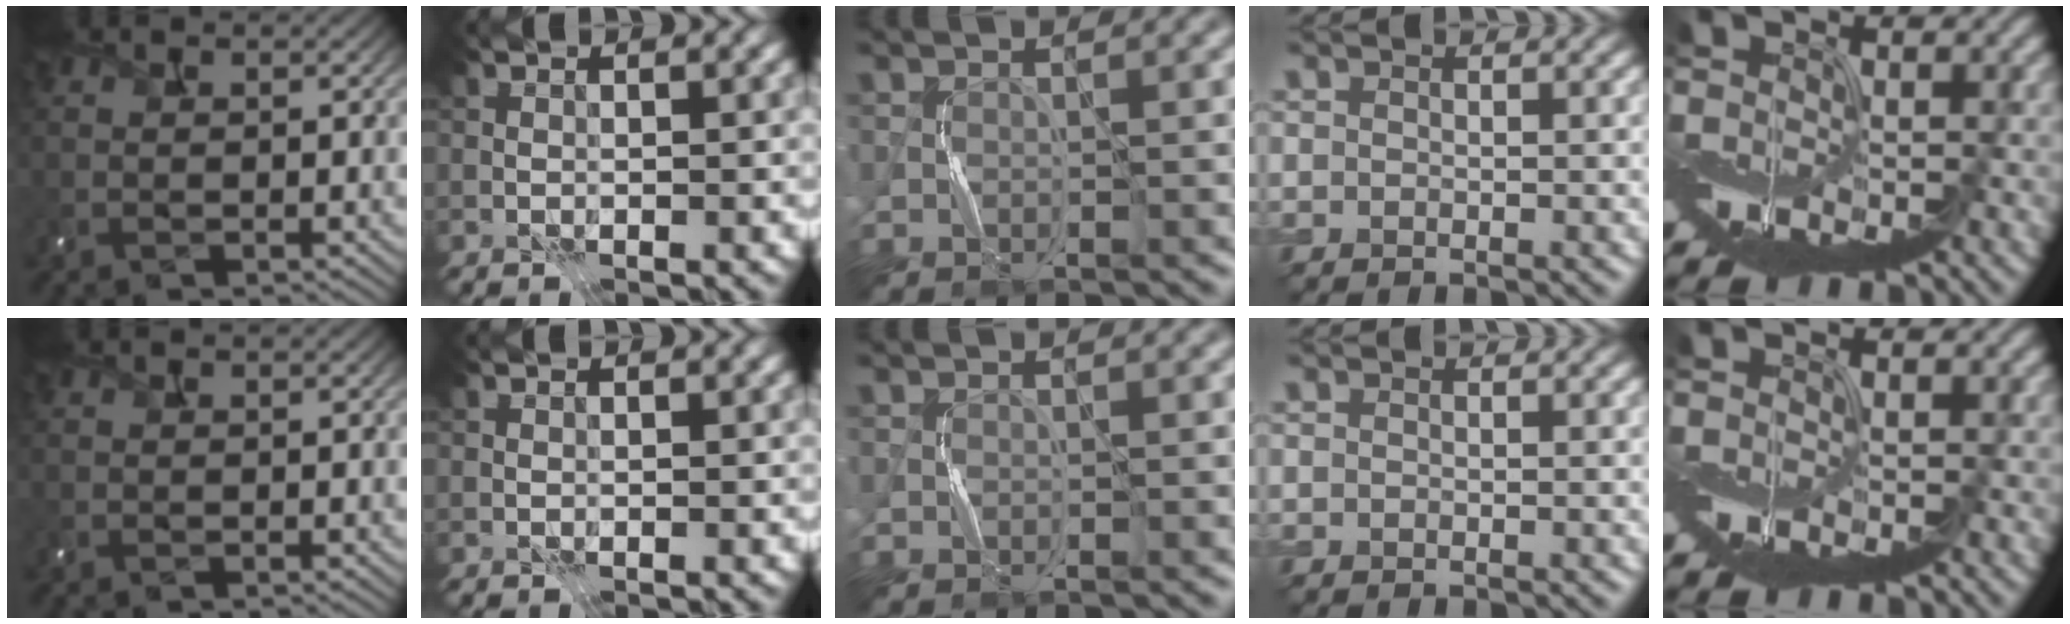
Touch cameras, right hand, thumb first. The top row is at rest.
{}